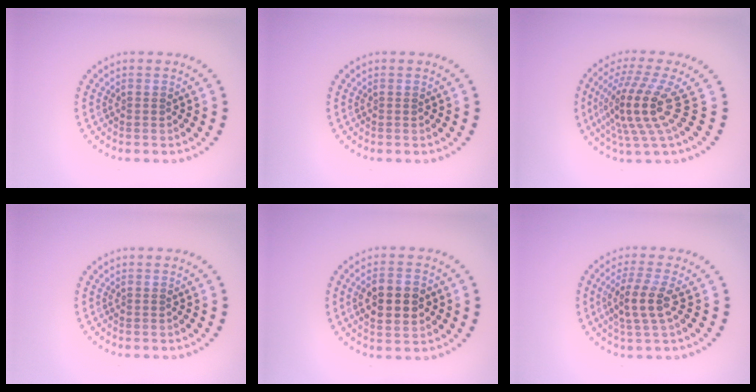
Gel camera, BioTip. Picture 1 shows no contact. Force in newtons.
{"total": 0.0}
{"total": 5.2, "press": 3.7, "slide": 3.7}
{"total": 0.0}
{"total": 4.9, "press": 4.9, "slide": 0.2}
{"total": 3.0, "press": 2.6, "slide": 1.5}